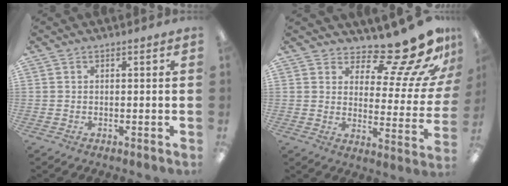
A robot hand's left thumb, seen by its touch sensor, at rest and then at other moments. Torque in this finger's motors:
{"motor_torque": [0.18, 0.23, -0.12, -0.19, 0.01]}